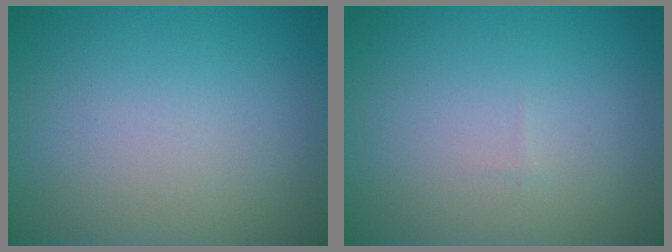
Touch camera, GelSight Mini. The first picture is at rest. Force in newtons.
{"total": 0.0}